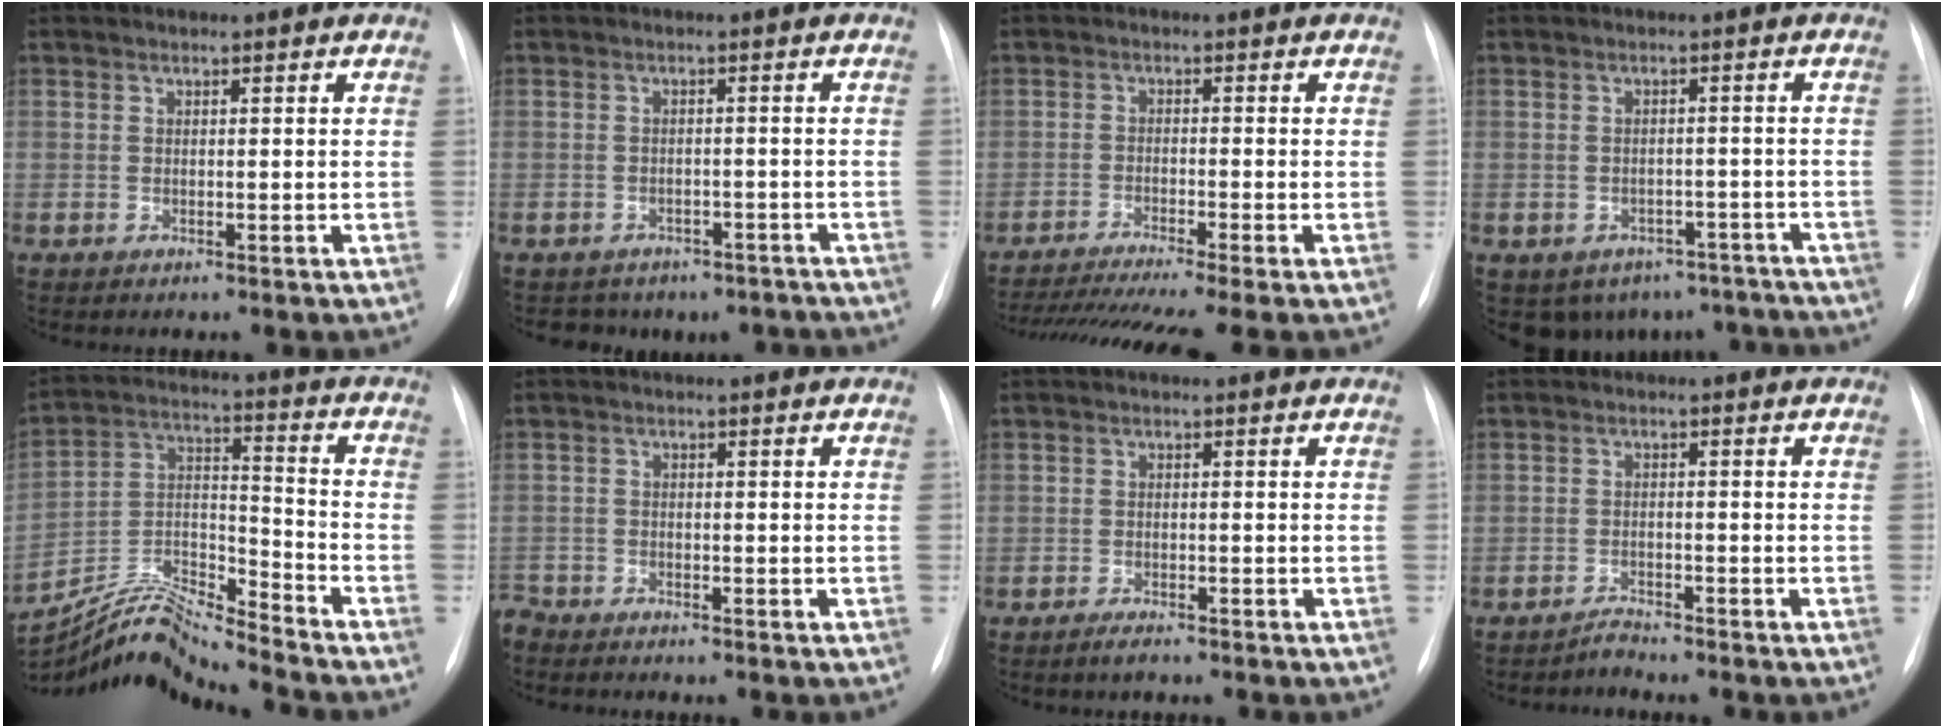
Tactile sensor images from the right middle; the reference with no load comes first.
{"total": 7.3, "force": [-5.8, 4.4, 1.0], "torque": [-0.011, 0.016, -0.055]}
{"total": 12.4, "force": [-10.1, -0.9, 7.3], "torque": [-0.120, -0.025, -0.159]}
{"total": 10.5, "force": [-7.8, 6.6, 2.1], "torque": [-0.024, 0.014, -0.080]}
{"total": 13.7, "force": [-13.3, -1.4, 2.9], "torque": [-0.061, 0.036, -0.253]}
{"total": 2.7, "force": [-2.7, 0.7, 0.1], "torque": [0.000, -0.007, -0.052]}
{"total": 1.4, "force": [-1.2, 0.2, 0.7], "torque": [-0.019, -0.002, -0.020]}
{"total": 1.5, "force": [-1.5, -0.2, -0.3], "torque": [0.009, -0.006, -0.027]}